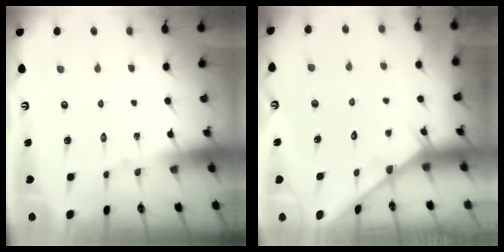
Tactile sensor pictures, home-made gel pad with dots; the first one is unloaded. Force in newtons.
{"total": 2.4, "press": 2.4, "slide": 0.2}